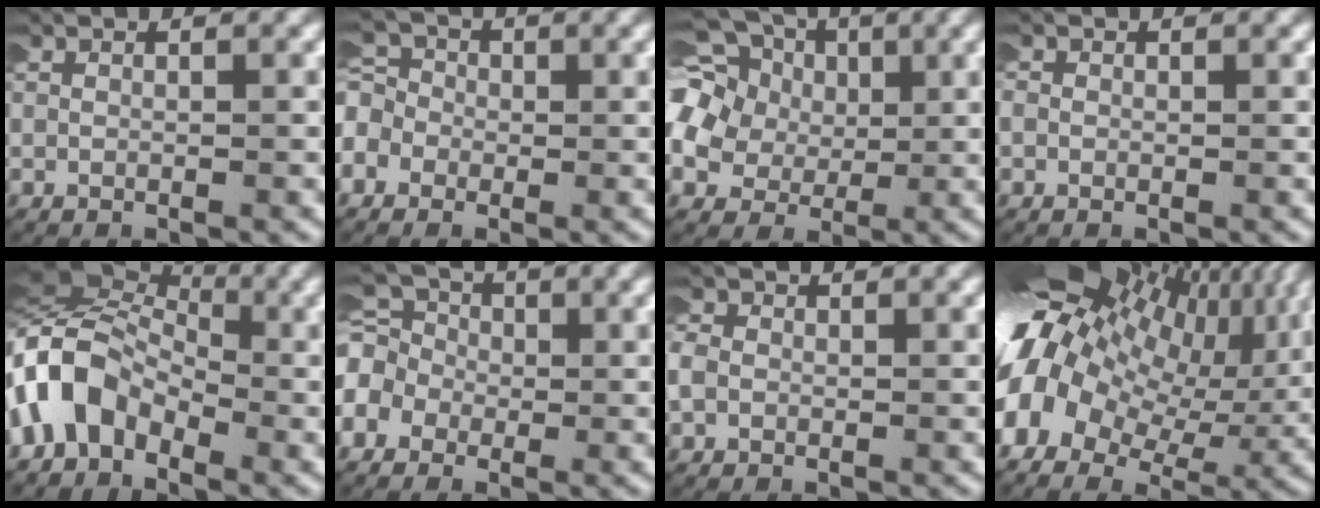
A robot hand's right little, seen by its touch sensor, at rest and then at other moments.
{"total": 5.8, "force": [0.2, 5.3, 2.5], "torque": [-0.058, 0.007, -0.016]}
{"total": 13.7, "force": [3.8, 11.7, 6.1], "torque": [-0.172, -0.012, 0.049]}
{"total": 1.7, "force": [0.1, 1.6, 0.5], "torque": [-0.017, 0.002, -0.005]}
{"total": 9.3, "force": [-0.2, 7.8, 5.2], "torque": [-0.141, -0.008, -0.012]}
{"total": 8.1, "force": [0.4, 7.4, 3.3], "torque": [-0.088, -0.003, -0.012]}
{"total": 2.6, "force": [0.3, 2.3, 1.2], "torque": [-0.039, 0.003, 0.000]}
{"total": 19.0, "force": [3.0, 13.9, 12.7], "torque": [-0.192, 0.040, 0.017]}